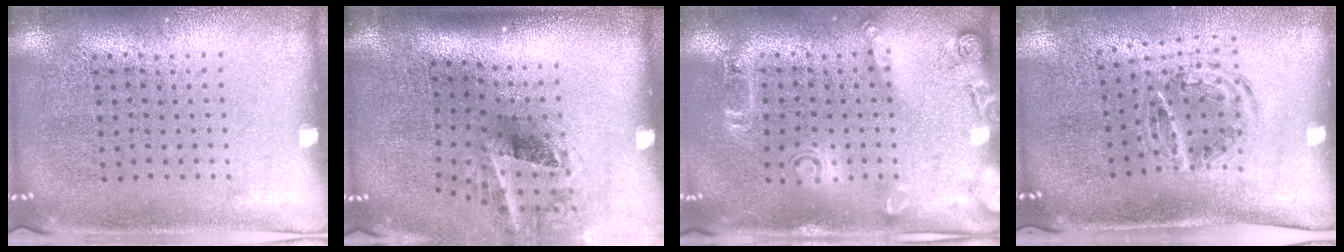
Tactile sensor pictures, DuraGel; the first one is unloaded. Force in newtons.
{"total": 1.9, "press": 1.2, "slide": 1.4}
{"total": 1.7, "press": 1.2, "slide": 1.2}
{"total": 1.1, "press": 1.0, "slide": 0.3}